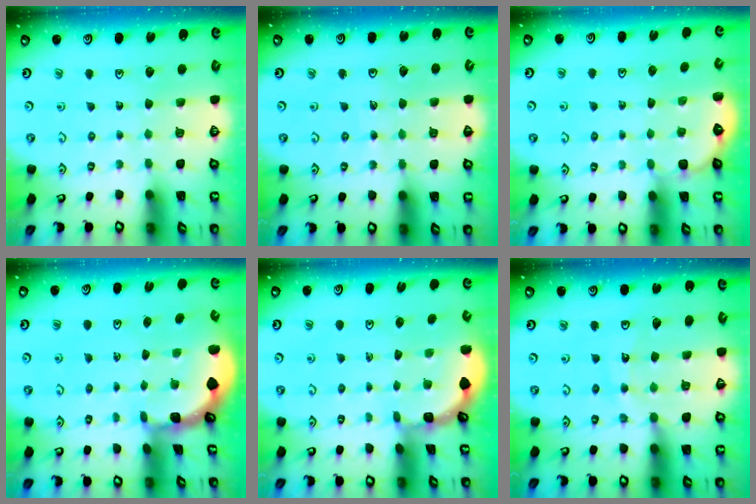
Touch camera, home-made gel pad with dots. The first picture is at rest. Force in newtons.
{"total": 4.6, "press": 4.4, "slide": 1.5}
{"total": 3.0, "press": 2.6, "slide": 1.5}
{"total": 1.5, "press": 1.5, "slide": 0.2}
{"total": 1.6, "press": 1.6, "slide": 0.1}
{"total": 11.5, "press": 11.4, "slide": 1.3}